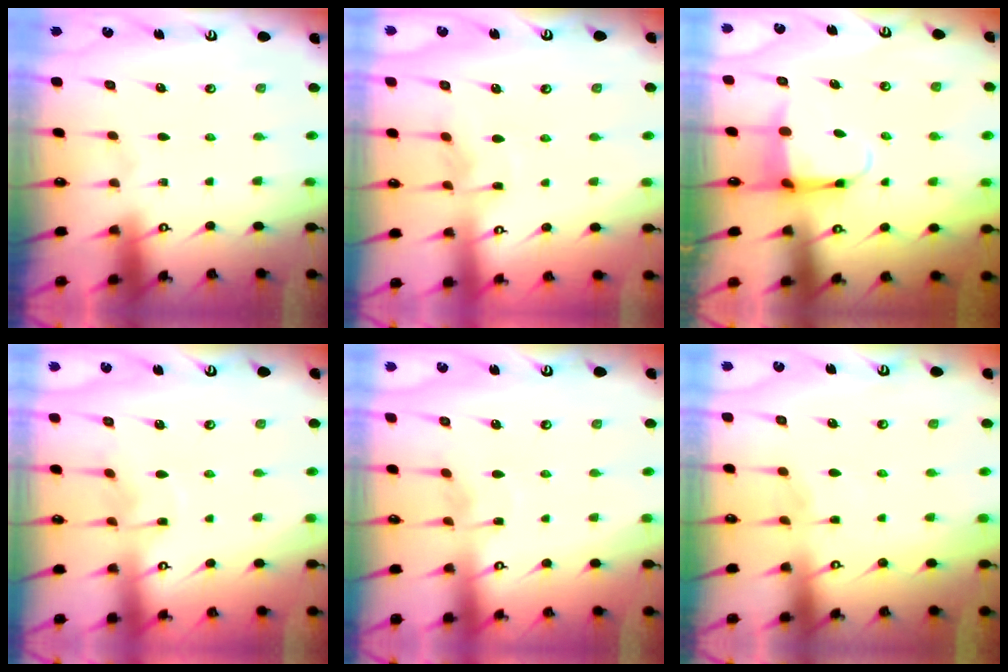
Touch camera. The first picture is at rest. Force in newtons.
{"total": 5.0, "press": 5.0, "slide": 0.8}
{"total": 4.5, "press": 4.4, "slide": 1.2}
{"total": 3.4, "press": 3.4, "slide": 0.3}
{"total": 3.0, "press": 2.9, "slide": 0.3}
{"total": 2.1, "press": 2.1, "slide": 0.4}